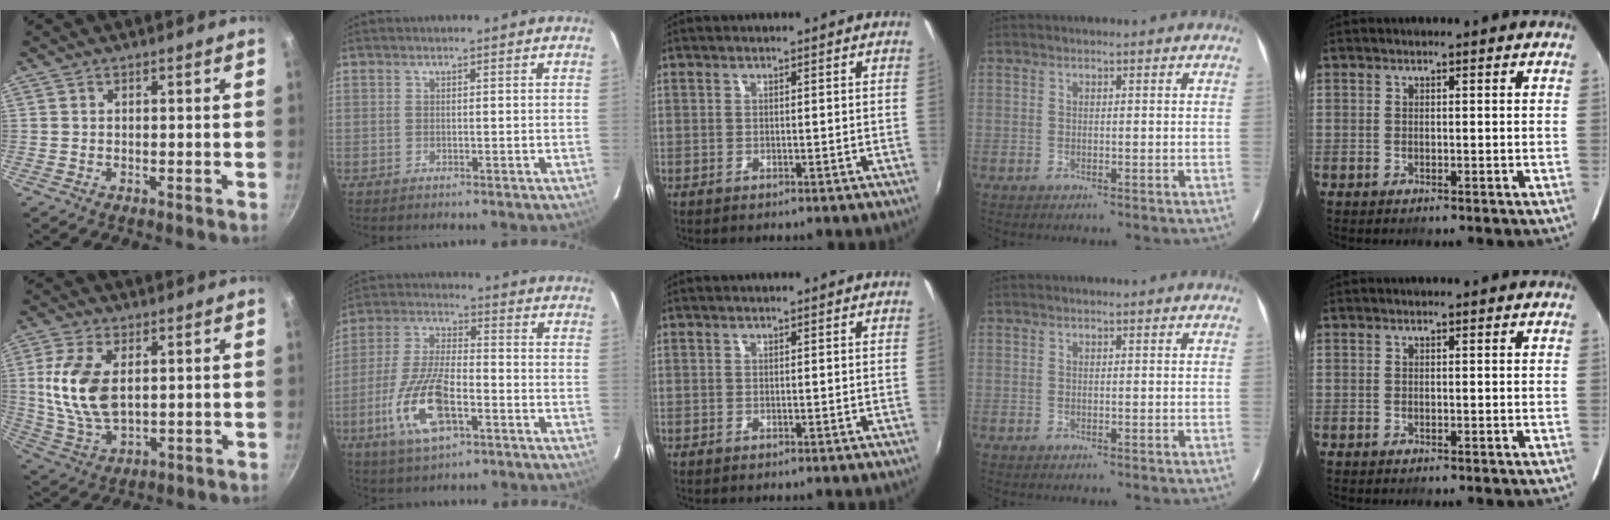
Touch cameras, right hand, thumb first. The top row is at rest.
{"thumb": {"total": 12.6, "force": [2.2, 7.0, 10.2], "torque": [-0.201, -0.013, 0.048]}, "index": {"total": 14.7, "force": [-5.8, 5.6, 12.3], "torque": [-0.266, -0.010, -0.107]}}